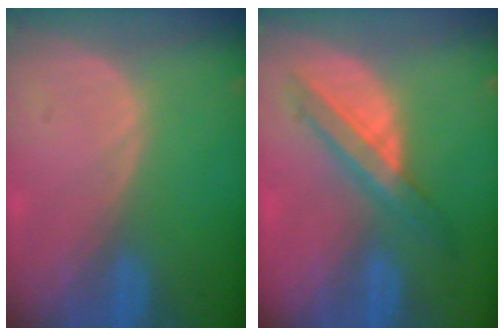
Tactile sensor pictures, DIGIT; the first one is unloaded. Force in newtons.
{"total": 5.7, "press": 5.7, "slide": 0.3}